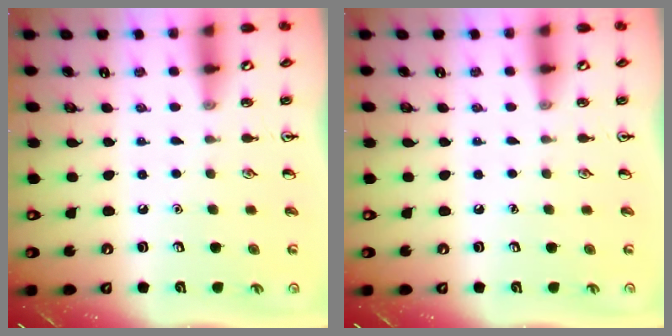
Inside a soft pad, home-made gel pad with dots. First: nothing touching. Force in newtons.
{"total": 0.0}